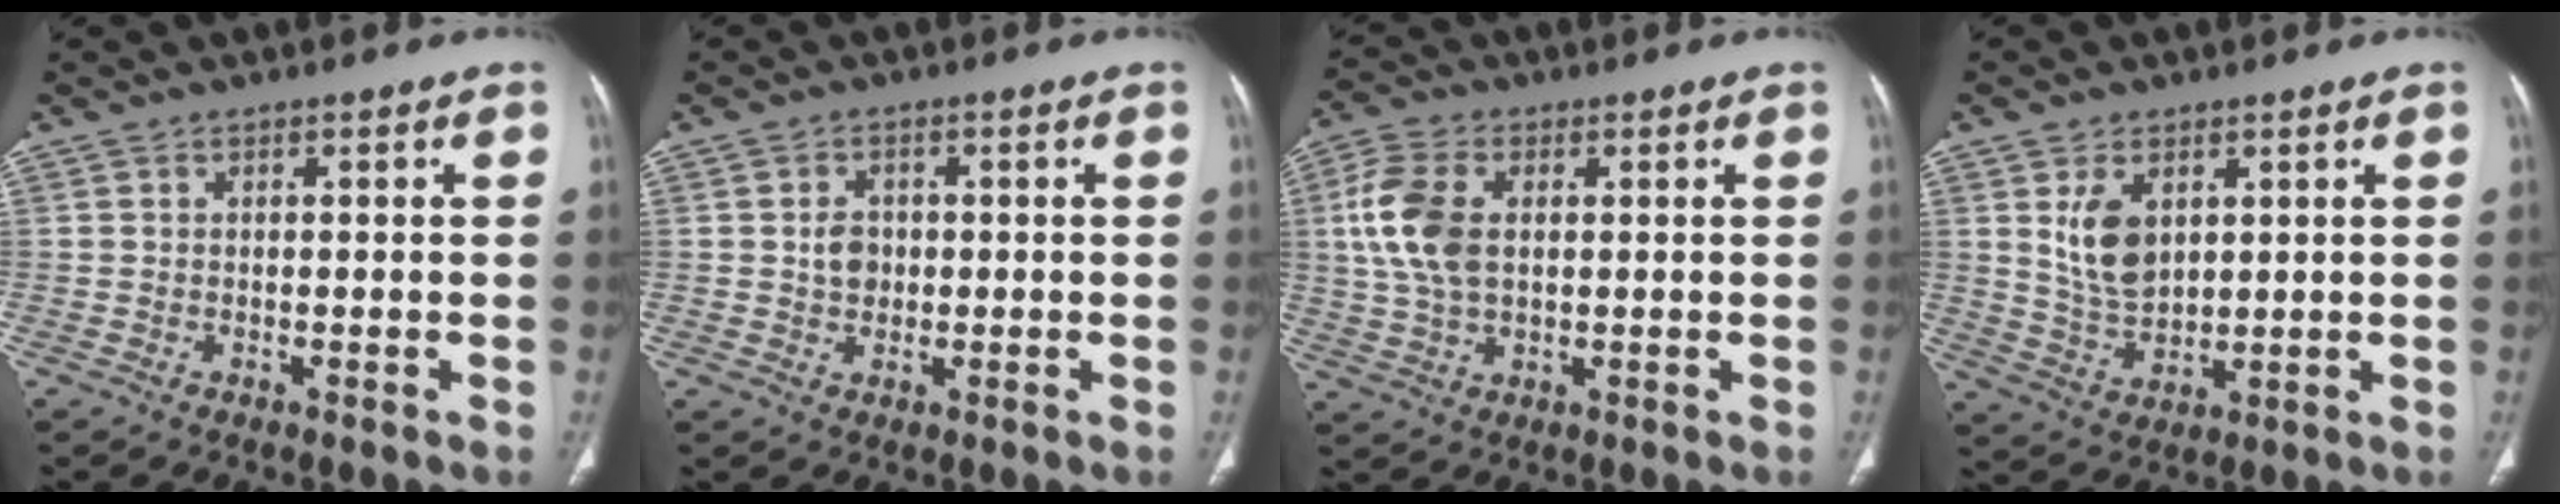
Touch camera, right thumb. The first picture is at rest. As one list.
[{"total": 3.4, "force": [0.1, 2.7, 2.0], "torque": [-0.022, 0.004, 0.001]}, {"total": 10.3, "force": [1.5, 6.3, 8.0], "torque": [-0.178, 0.007, 0.032]}, {"total": 8.0, "force": [2.7, 4.9, 5.7], "torque": [-0.088, -0.018, 0.065]}]